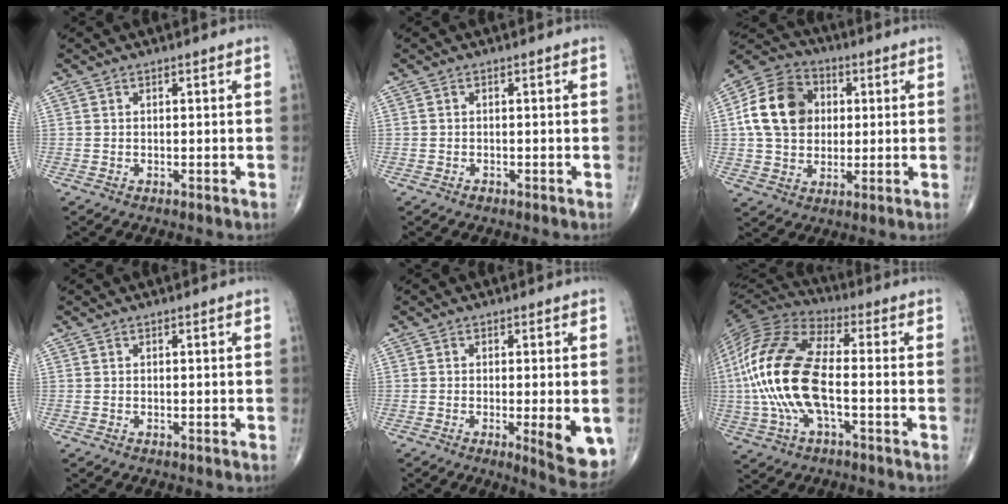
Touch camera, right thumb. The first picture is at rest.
{"total": 0.7, "force": [-0.5, 0.4, 0.2], "torque": [-0.001, 0.001, -0.009]}
{"total": 14.6, "force": [2.1, 11.5, 8.7], "torque": [-0.140, 0.013, 0.031]}
{"total": 0.0}
{"total": 8.3, "force": [-1.8, 2.2, 7.8], "torque": [-0.098, -0.019, -0.021]}
{"total": 20.3, "force": [-2.3, 8.8, 18.2], "torque": [-0.398, 0.024, -0.046]}